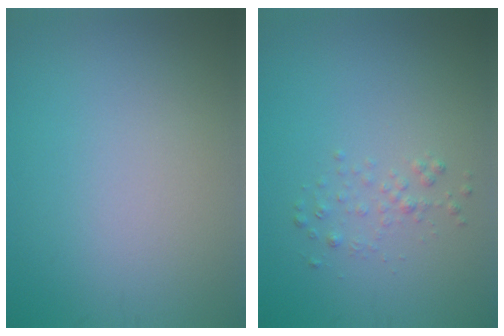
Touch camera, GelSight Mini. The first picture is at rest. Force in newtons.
{"total": 1.0, "press": 1.0, "slide": 0.1}